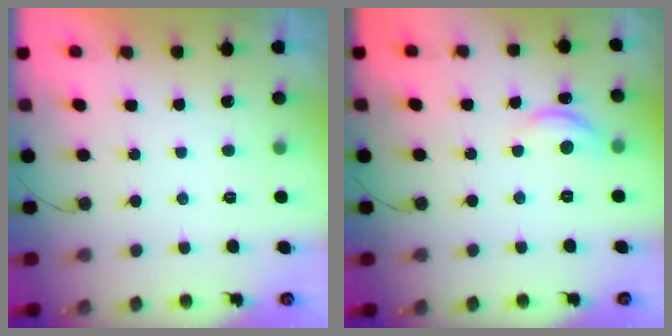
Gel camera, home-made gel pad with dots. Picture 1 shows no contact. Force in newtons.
{"total": 10.1, "press": 10.0, "slide": 0.8}